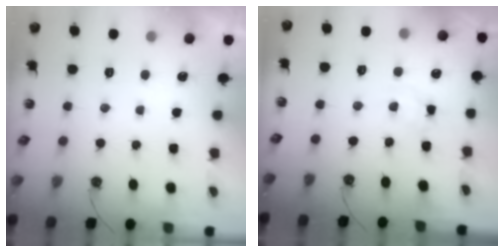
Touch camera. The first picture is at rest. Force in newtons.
{"total": 5.0, "press": 5.0, "slide": 0.8}